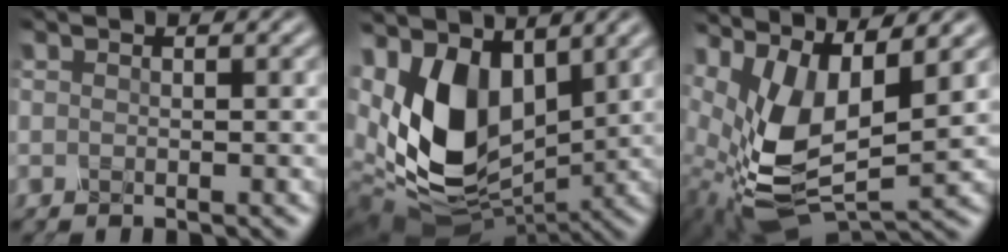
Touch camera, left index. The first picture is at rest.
{"total": 10.8, "force": [1.7, 6.6, 8.4], "torque": [-0.191, -0.023, 0.038]}
{"total": 8.6, "force": [2.9, 3.7, 7.3], "torque": [-0.175, -0.008, 0.070]}